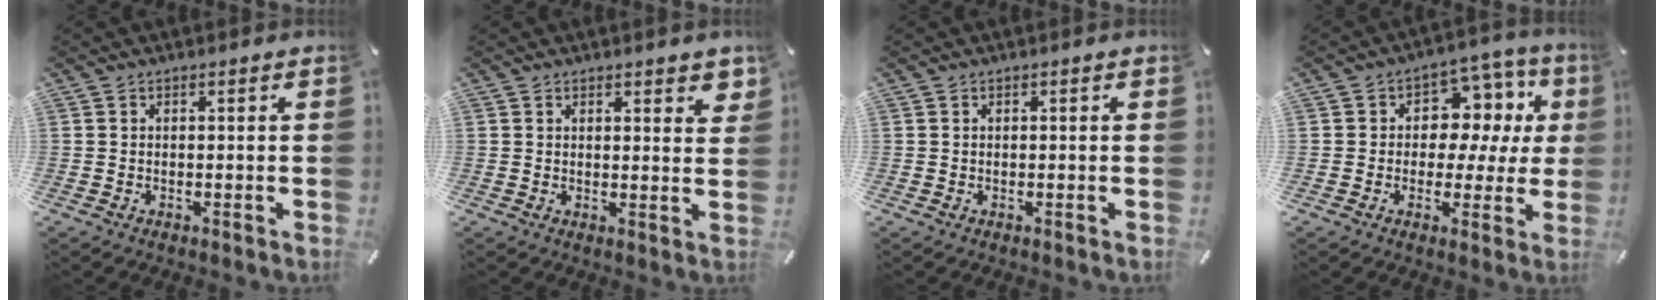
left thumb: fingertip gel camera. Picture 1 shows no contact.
{"total": 3.1, "force": [2.4, 1.3, 1.4], "torque": [-0.008, -0.015, 0.039]}
{"total": 0.0}
{"total": 10.5, "force": [2.5, 8.1, 6.2], "torque": [-0.079, -0.018, 0.045]}